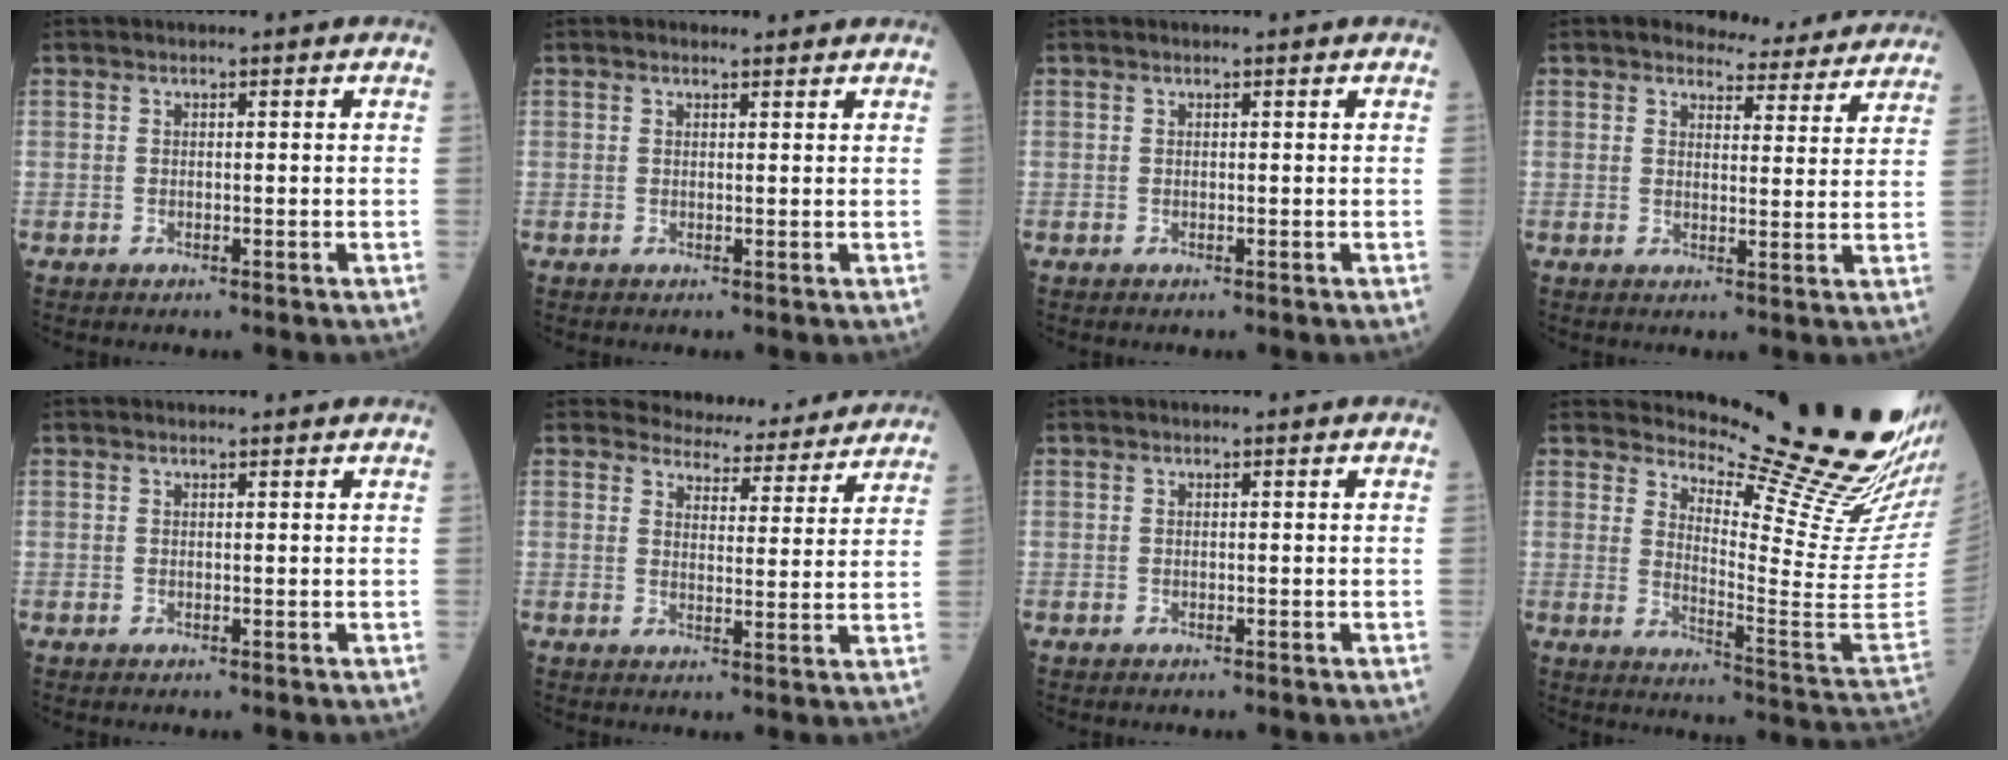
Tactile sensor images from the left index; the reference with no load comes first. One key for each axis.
{"total": 1.0, "fx": 1.0, "fy": 0.3, "fz": 0.2, "tx": -0.014, "ty": 0.004, "tz": 0.013}
{"total": 0.0}
{"total": 9.8, "fx": 9.3, "fy": 2.7, "fz": 1.3, "tx": 0.001, "ty": -0.009, "tz": 0.097}
{"total": 0.8, "fx": 0.8, "fy": 0.0, "fz": 0.1, "tx": -0.010, "ty": 0.001, "tz": 0.010}
{"total": 12.5, "fx": 12.1, "fy": 3.0, "fz": 1.3, "tx": 0.004, "ty": -0.013, "tz": 0.130}
{"total": 0.0}
{"total": 20.7, "fx": 18.7, "fy": -0.4, "fz": 8.8, "tx": -0.140, "ty": -0.138, "tz": 0.241}